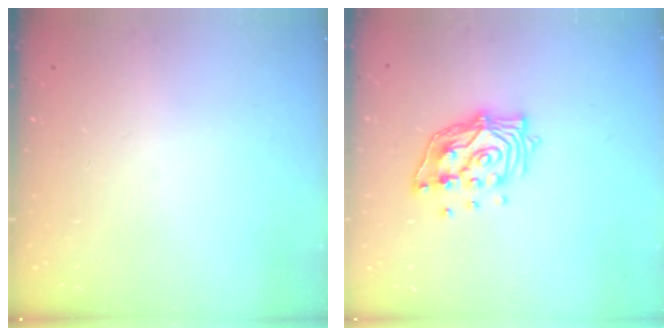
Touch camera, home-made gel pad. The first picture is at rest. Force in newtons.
{"total": 12.4, "press": 12.4, "slide": 1.2}